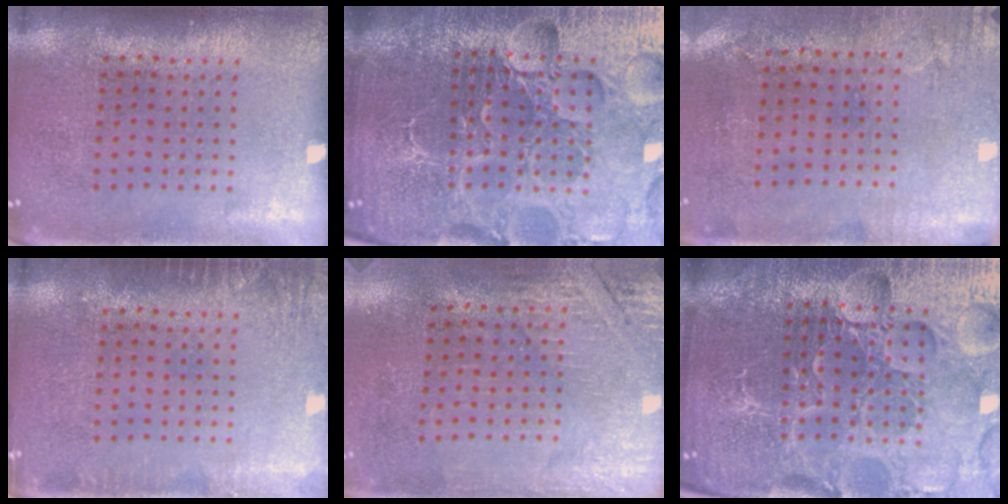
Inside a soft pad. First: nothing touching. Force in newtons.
{"total": 6.2, "press": 5.6, "slide": 2.7}
{"total": 2.9, "press": 2.4, "slide": 1.7}
{"total": 2.0, "press": 1.9, "slide": 0.2}
{"total": 2.7, "press": 2.4, "slide": 1.2}
{"total": 5.3, "press": 5.0, "slide": 1.7}